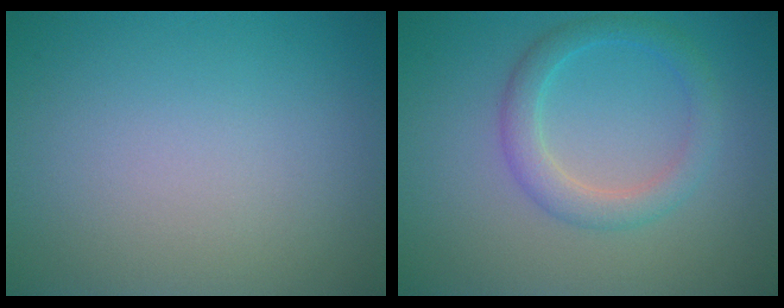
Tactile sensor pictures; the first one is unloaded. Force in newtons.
{"total": 3.0, "press": 3.0, "slide": 0.1}